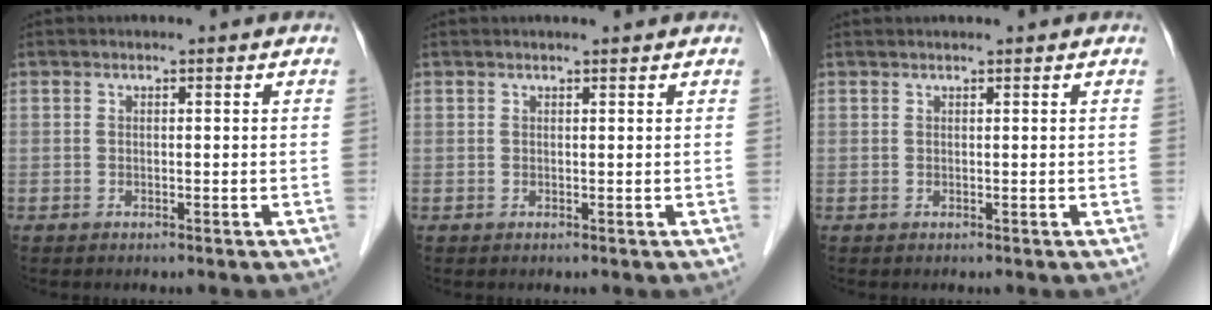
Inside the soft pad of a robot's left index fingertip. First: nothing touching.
{"total": 1.5, "force": [1.4, -0.1, 0.6], "torque": [-0.011, 0.004, 0.020]}
{"total": 1.7, "force": [1.5, 0.1, 0.6], "torque": [-0.007, 0.023, 0.026]}